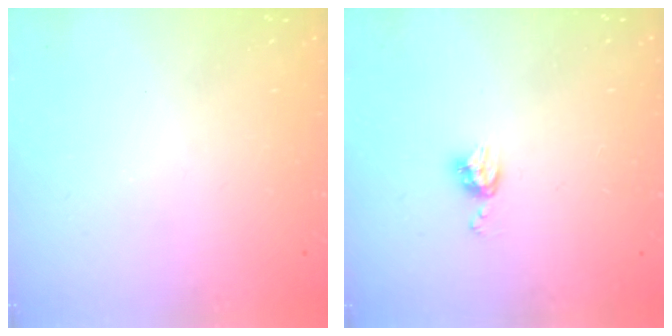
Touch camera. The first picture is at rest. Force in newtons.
{"total": 6.1, "press": 6.1, "slide": 0.6}